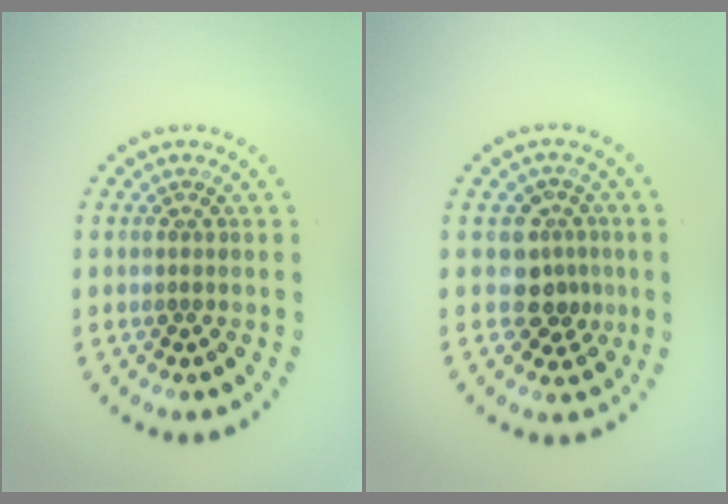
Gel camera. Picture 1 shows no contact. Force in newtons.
{"total": 3.0, "press": 2.6, "slide": 1.5}